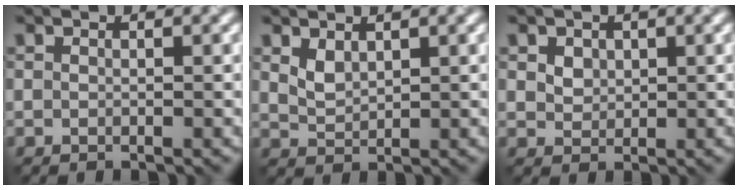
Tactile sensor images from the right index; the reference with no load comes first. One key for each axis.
{"total": 1.7, "fx": 1.1, "fy": 0.9, "fz": 0.9, "tx": -0.021, "ty": -0.003, "tz": 0.029}
{"total": 2.3, "fx": 1.1, "fy": 1.7, "fz": 1.0, "tx": -0.024, "ty": 0.007, "tz": 0.025}